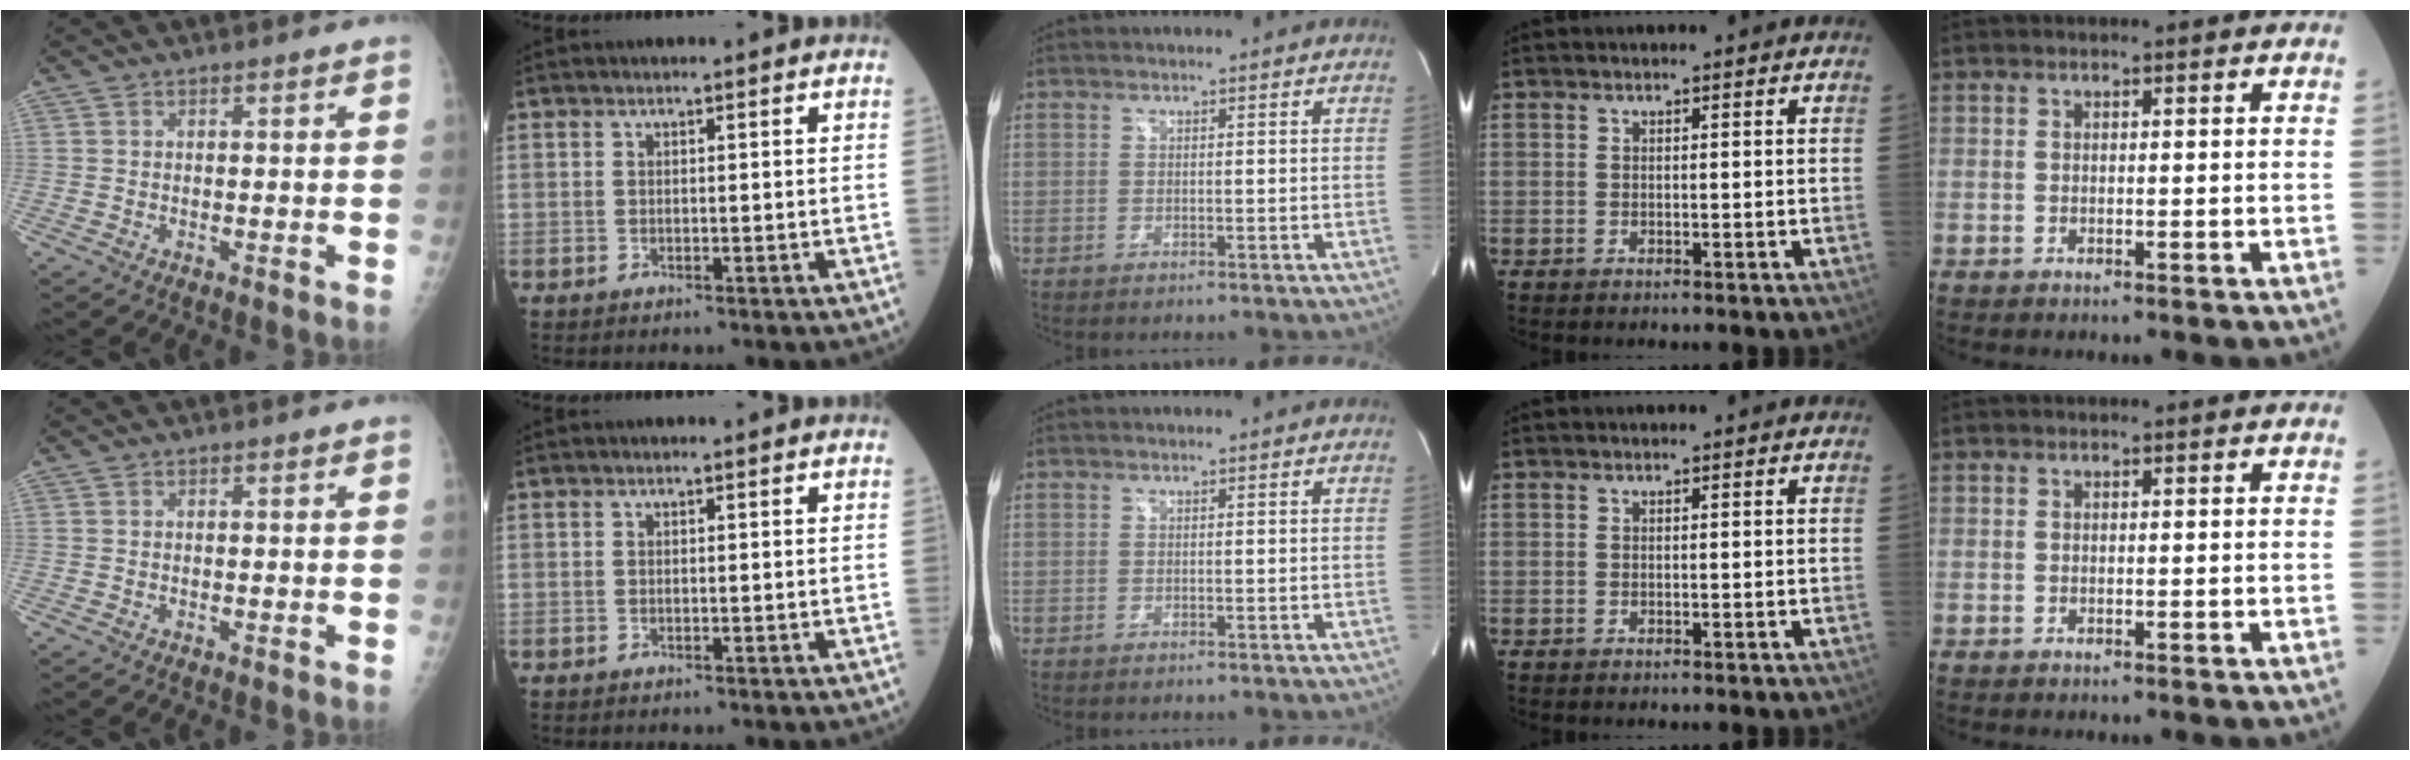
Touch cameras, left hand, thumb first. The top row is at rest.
{}